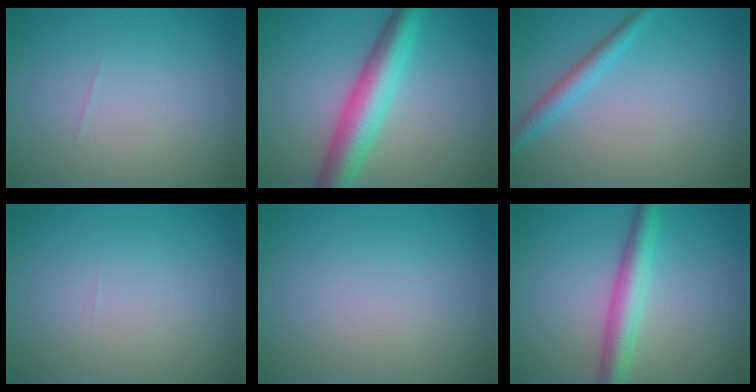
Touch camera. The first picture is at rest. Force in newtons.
{"total": 6.2, "press": 6.2, "slide": 0.3}
{"total": 2.1, "press": 2.1, "slide": 0.1}
{"total": 0.0}
{"total": 0.0}
{"total": 3.9, "press": 3.9, "slide": 0.2}